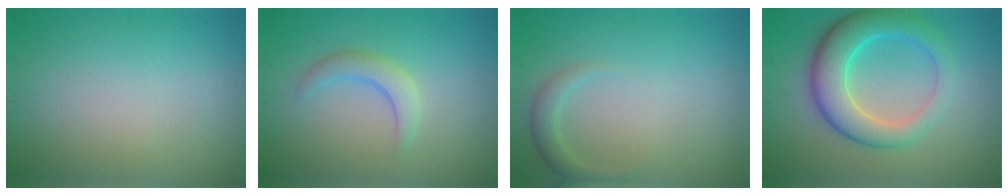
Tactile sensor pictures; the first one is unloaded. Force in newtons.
{"total": 2.6, "press": 2.6, "slide": 0.2}
{"total": 1.9, "press": 1.9, "slide": 0.1}
{"total": 7.2, "press": 7.2, "slide": 0.3}